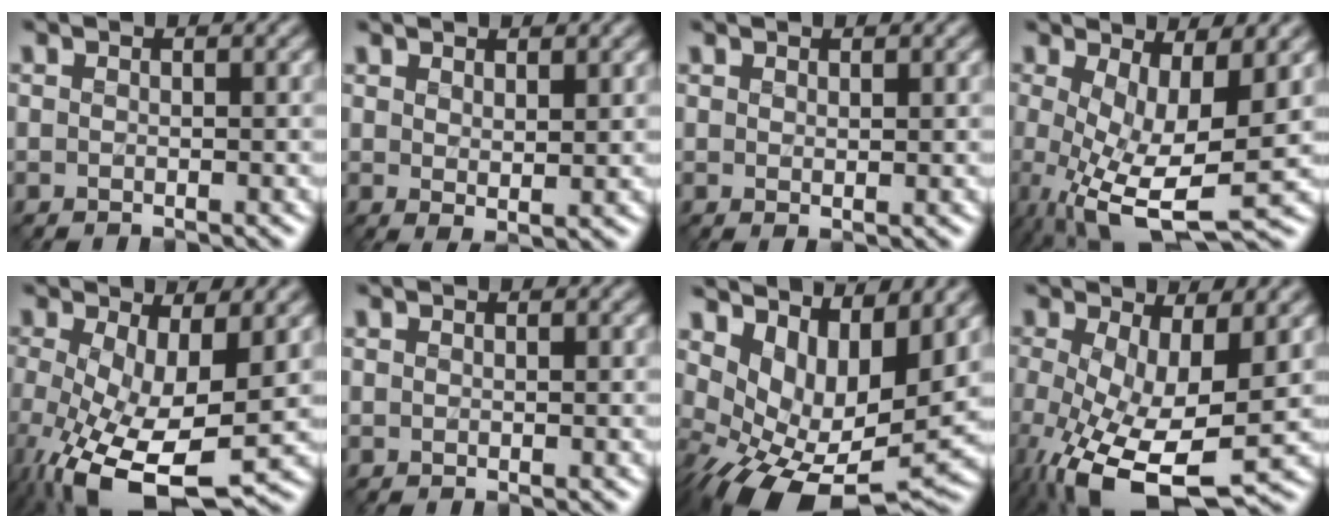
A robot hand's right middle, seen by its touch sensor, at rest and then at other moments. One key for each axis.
{"total": 1.8, "fx": 1.1, "fy": 0.4, "fz": 1.3, "tx": -0.025, "ty": -0.005, "tz": 0.025}
{"total": 0.8, "fx": 0.6, "fy": 0.1, "fz": 0.4, "tx": -0.008, "ty": 0.002, "tz": 0.013}
{"total": 8.2, "fx": -1.0, "fy": 2.9, "fz": 7.6, "tx": -0.156, "ty": -0.018, "tz": -0.008}
{"total": 10.9, "fx": -3.0, "fy": 4.5, "fz": 9.4, "tx": -0.186, "ty": -0.030, "tz": -0.042}
{"total": 0.0}
{"total": 9.9, "fx": 0.7, "fy": 5.3, "fz": 8.3, "tx": -0.143, "ty": -0.022, "tz": 0.029}
{"total": 10.7, "fx": -3.0, "fy": 4.4, "fz": 9.3, "tx": -0.187, "ty": -0.029, "tz": -0.042}